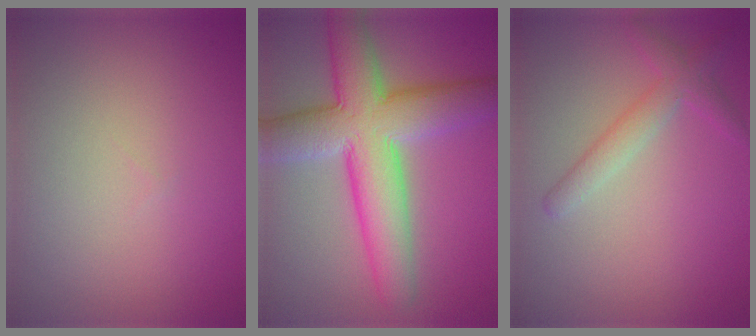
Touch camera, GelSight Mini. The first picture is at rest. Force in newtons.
{"total": 9.9, "press": 9.9, "slide": 0.4}
{"total": 2.5, "press": 2.5, "slide": 0.2}